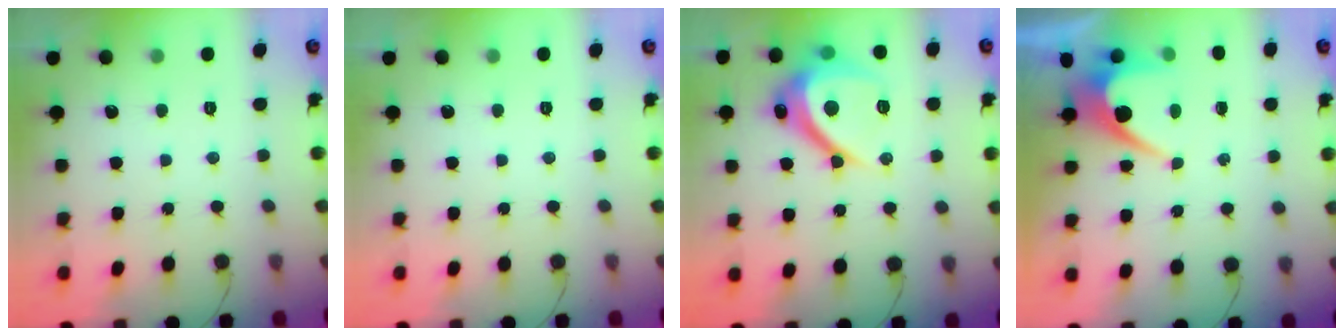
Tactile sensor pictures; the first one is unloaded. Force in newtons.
{"total": 0.0}
{"total": 13.4, "press": 13.3, "slide": 1.0}
{"total": 6.5, "press": 6.4, "slide": 0.6}